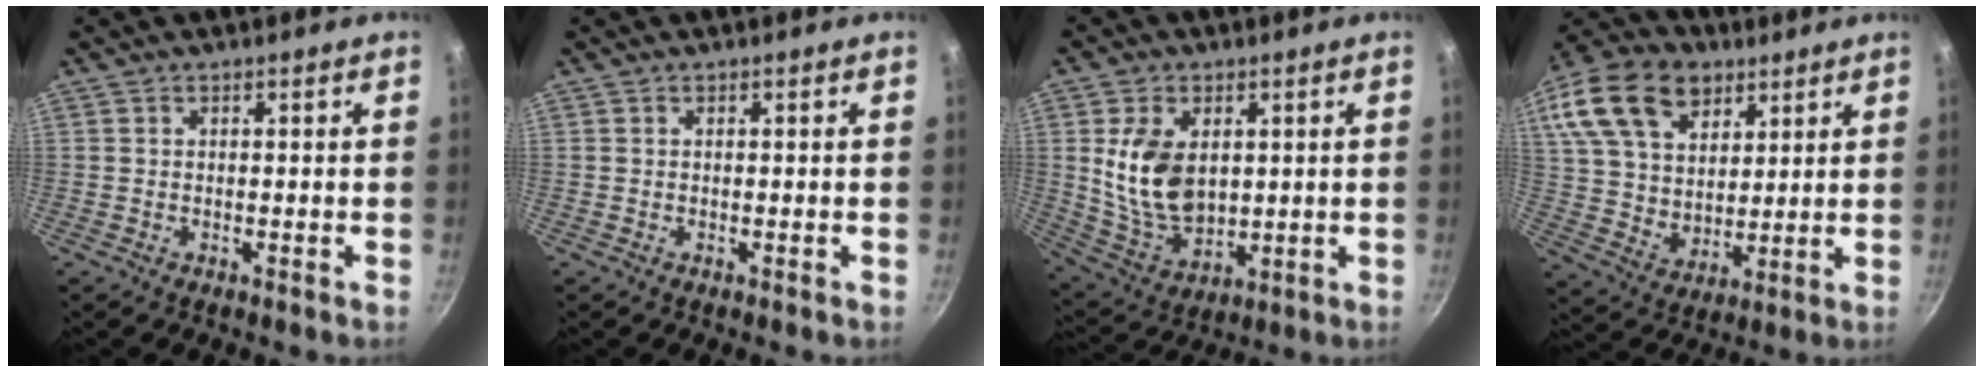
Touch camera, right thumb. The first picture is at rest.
{"total": 0.0}
{"total": 13.1, "force": [2.1, 8.7, 9.5], "torque": [-0.161, -0.024, 0.055]}
{"total": 22.2, "force": [10.9, 14.8, 12.5], "torque": [-0.223, -0.006, 0.198]}